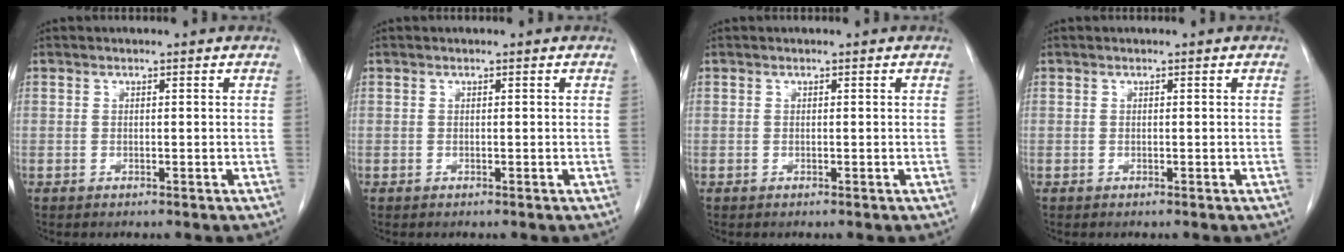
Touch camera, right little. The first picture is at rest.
{"total": 0.0}
{"total": 0.0}
{"total": 0.0}